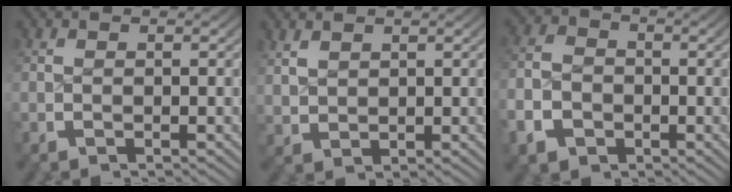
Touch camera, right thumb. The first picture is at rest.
{"total": 1.8, "force": [1.5, 0.9, 0.6], "torque": [-0.010, 0.000, 0.039]}
{"total": 5.8, "force": [-1.9, 4.8, 2.6], "torque": [-0.063, -0.018, -0.025]}